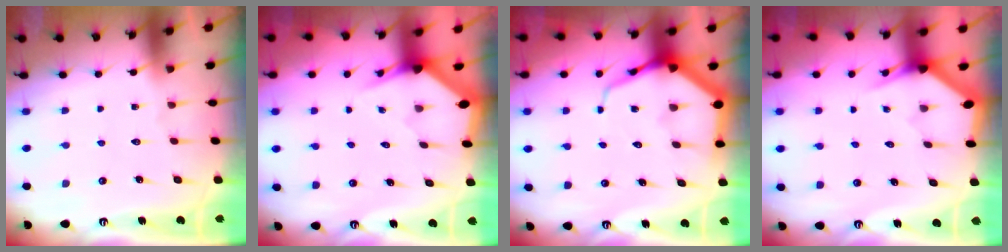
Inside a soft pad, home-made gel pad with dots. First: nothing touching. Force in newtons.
{"total": 3.0, "press": 3.0, "slide": 0.1}
{"total": 7.8, "press": 7.7, "slide": 0.8}
{"total": 2.9, "press": 2.9, "slide": 0.1}